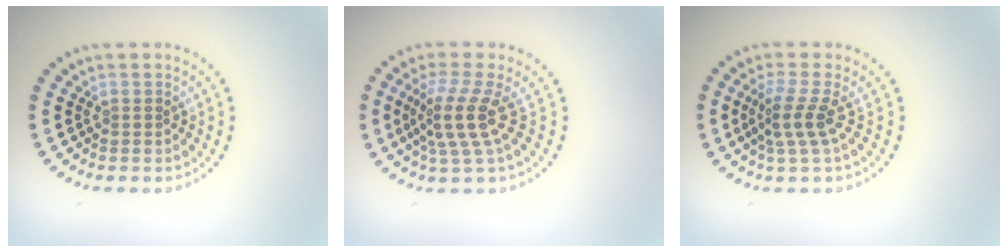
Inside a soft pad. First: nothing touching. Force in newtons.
{"total": 3.9, "press": 2.9, "slide": 2.7}
{"total": 2.5, "press": 1.9, "slide": 1.7}